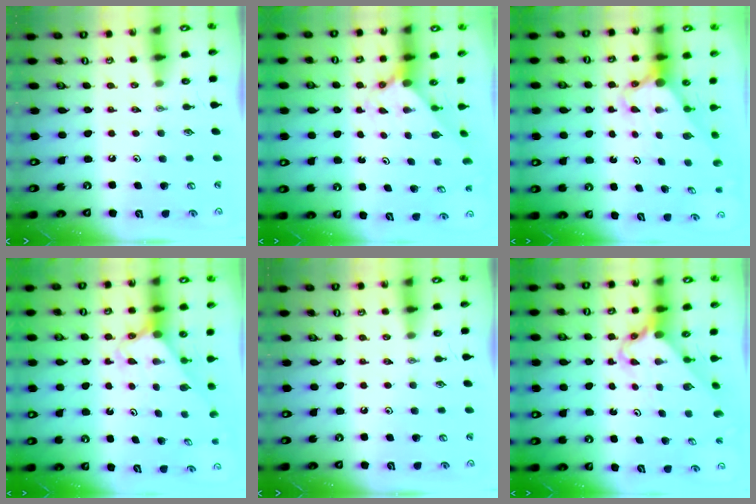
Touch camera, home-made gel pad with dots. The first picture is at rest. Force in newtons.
{"total": 1.2, "press": 1.2, "slide": 0.1}
{"total": 3.1, "press": 3.1, "slide": 0.2}
{"total": 2.6, "press": 2.6, "slide": 0.2}
{"total": 0.0}
{"total": 2.8, "press": 2.8, "slide": 0.2}